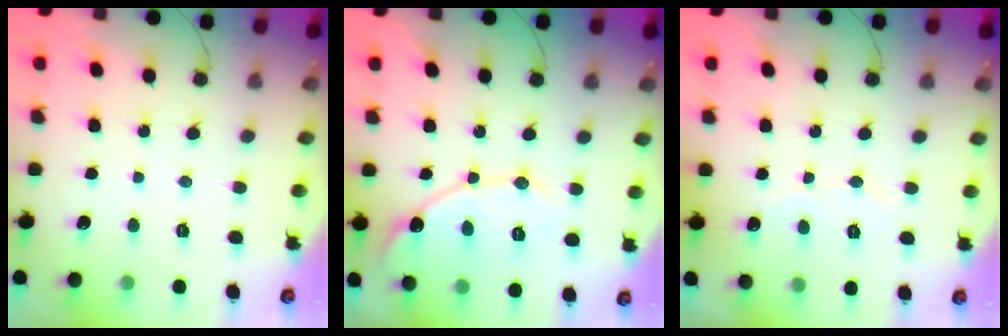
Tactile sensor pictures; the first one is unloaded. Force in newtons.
{"total": 11.6, "press": 11.6, "slide": 0.9}
{"total": 4.0, "press": 4.0, "slide": 0.3}